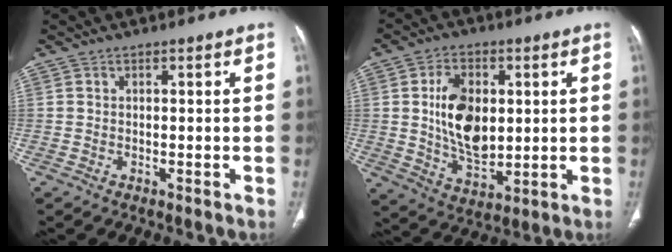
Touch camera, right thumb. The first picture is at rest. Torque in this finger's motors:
{"motor_torque": [0.79, 2.25, 1.09, 0.08, 0.38]}